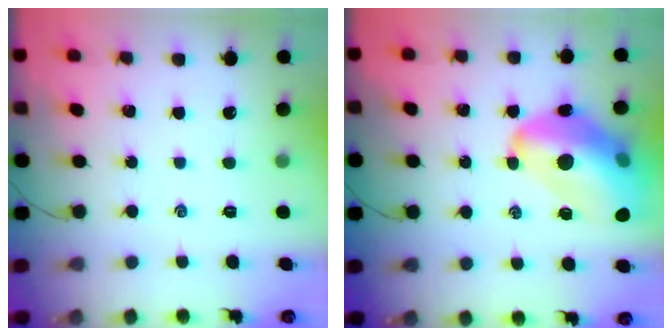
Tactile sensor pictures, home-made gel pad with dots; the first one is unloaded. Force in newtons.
{"total": 21.5, "press": 21.0, "slide": 4.9}